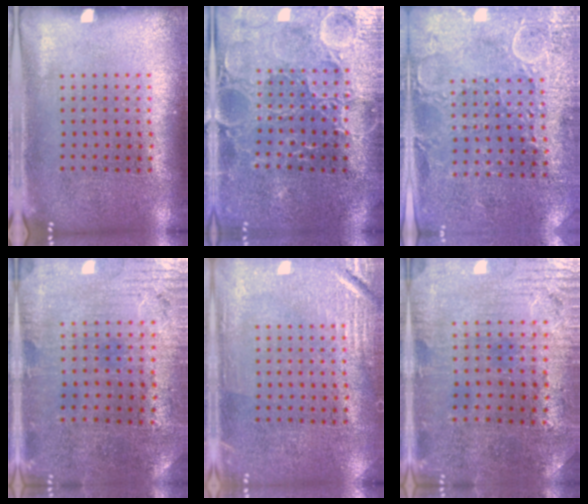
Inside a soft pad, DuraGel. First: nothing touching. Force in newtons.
{"total": 3.6, "press": 3.5, "slide": 1.0}
{"total": 2.8, "press": 2.7, "slide": 0.7}
{"total": 0.6, "press": 0.4, "slide": 0.5}
{"total": 2.9, "press": 2.9, "slide": 0.3}
{"total": 0.9, "press": 0.7, "slide": 0.6}